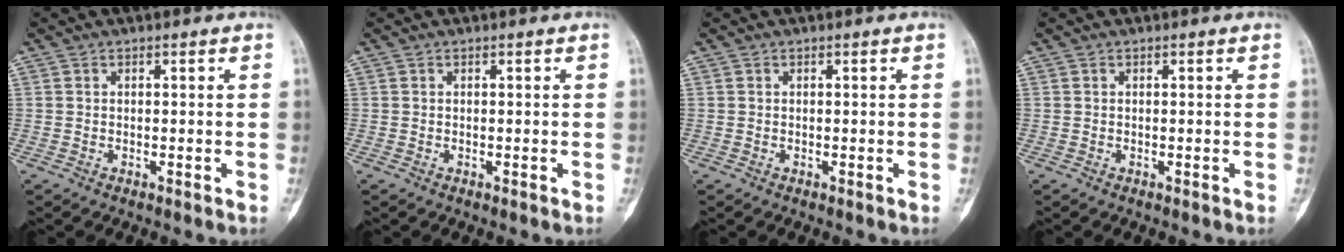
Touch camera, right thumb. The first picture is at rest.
{"total": 0.0}
{"total": 0.0}
{"total": 0.0}